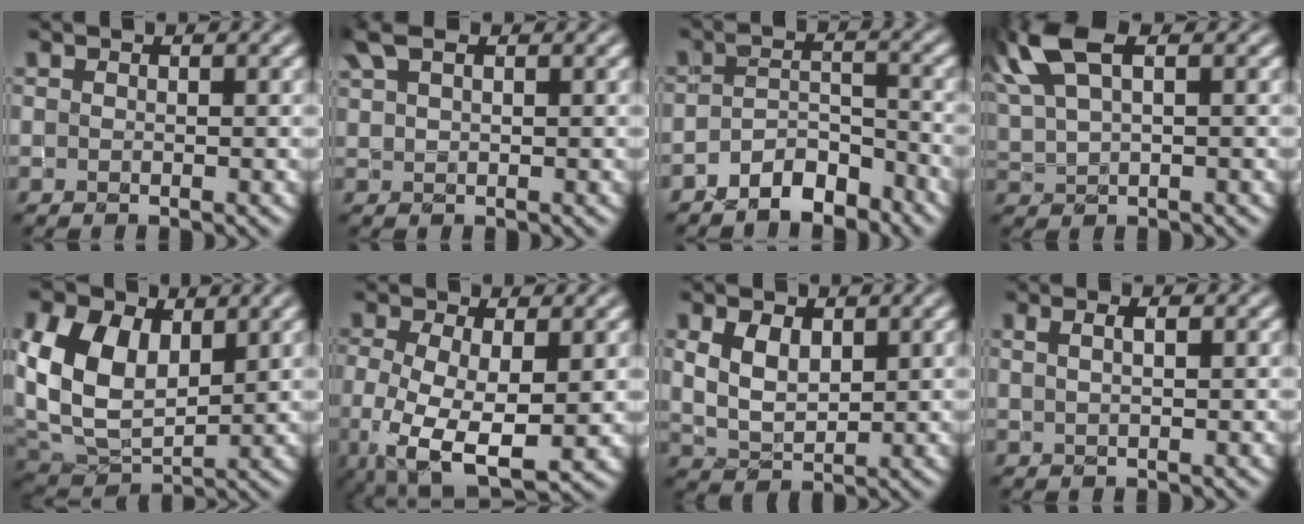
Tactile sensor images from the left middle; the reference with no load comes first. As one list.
[{"total": 2.6, "force": [1.9, 0.9, 1.5], "torque": [-0.038, 0.014, 0.037]}, {"total": 3.8, "force": [-3.3, 1.2, 1.3], "torque": [-0.019, 0.007, -0.062]}, {"total": 6.7, "force": [3.5, 2.8, 5.0], "torque": [-0.128, 0.023, 0.069]}, {"total": 9.7, "force": [2.9, 6.5, 6.6], "torque": [-0.164, 0.008, 0.052]}, {"total": 8.2, "force": [-1.8, 3.8, 7.0], "torque": [-0.142, -0.024, -0.025]}, {"total": 3.6, "force": [1.5, 2.3, 2.4], "torque": [-0.057, 0.002, 0.033]}, {"total": 1.5, "force": [0.8, 0.4, 1.2], "torque": [-0.012, -0.003, 0.014]}]